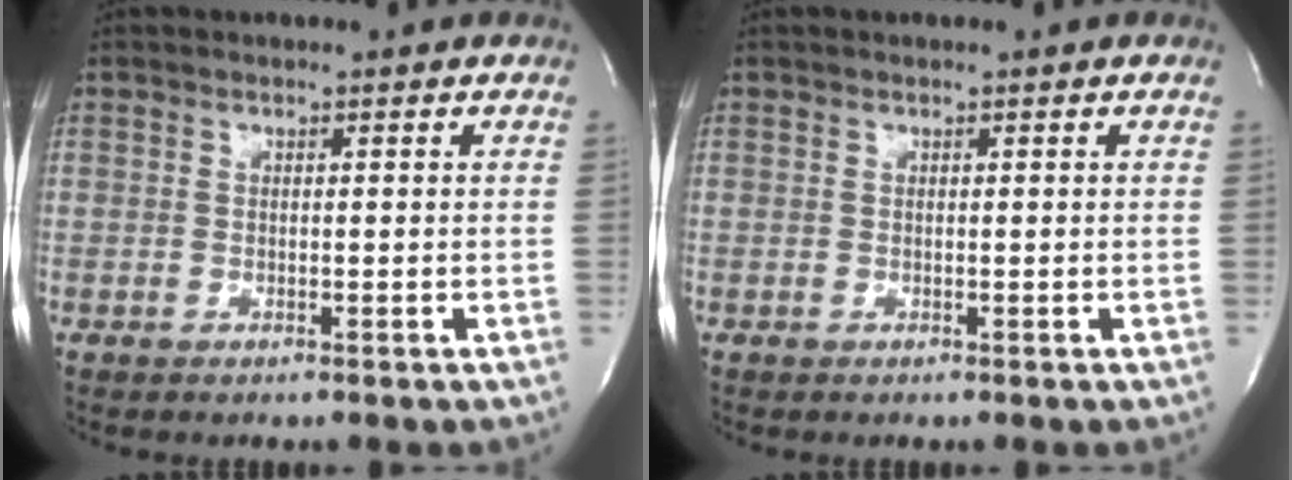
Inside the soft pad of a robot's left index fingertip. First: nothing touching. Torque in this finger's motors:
{"motor_torque": [0.34, -0.13, 0.01, -0.01]}